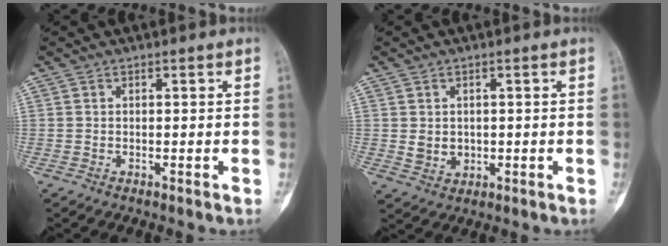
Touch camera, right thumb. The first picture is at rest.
{"total": 3.6, "force": [0.1, 3.1, 1.8], "torque": [-0.019, -0.004, 0.015]}